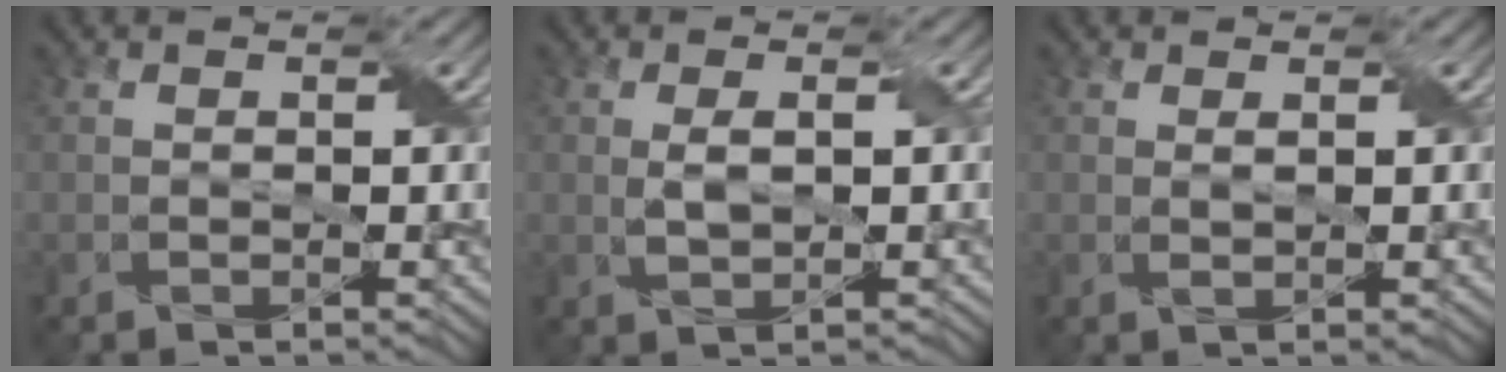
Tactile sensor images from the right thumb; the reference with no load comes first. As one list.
[{"total": 2.3, "force": [0.3, 0.7, 2.1], "torque": [-0.050, 0.001, 0.008]}, {"total": 0.8, "force": [0.5, 0.0, 0.7], "torque": [-0.021, 0.003, 0.008]}]